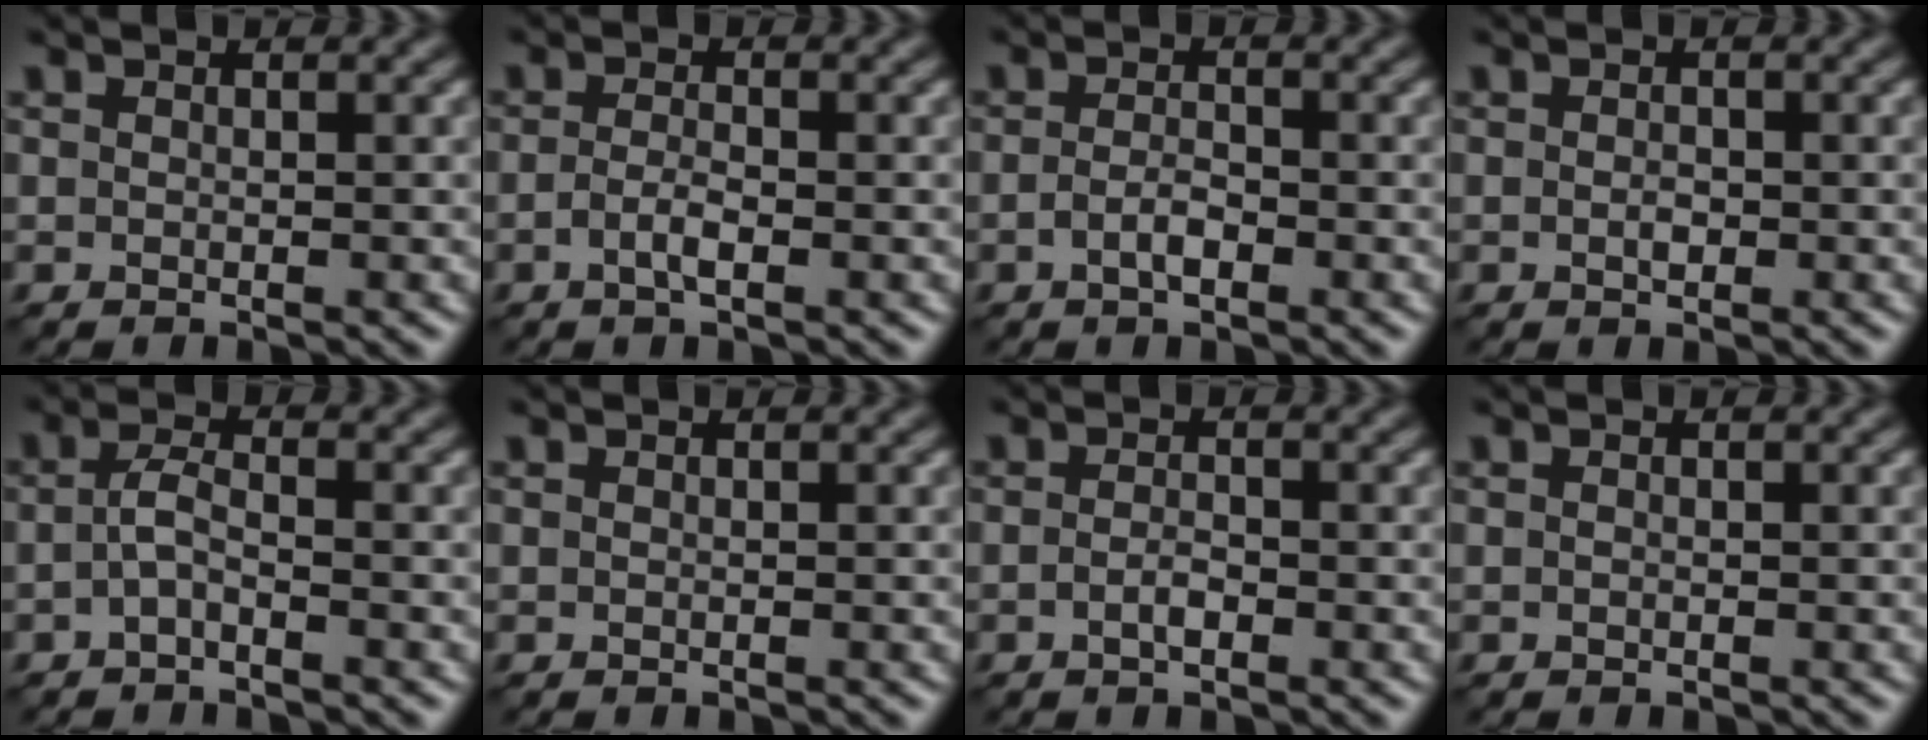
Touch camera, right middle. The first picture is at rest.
{"total": 1.6, "force": [-0.6, 0.5, 1.4], "torque": [-0.030, 0.000, -0.015]}
{"total": 1.6, "force": [-0.7, 0.6, 1.3], "torque": [-0.028, -0.001, -0.016]}
{"total": 0.9, "force": [-0.2, 0.5, 0.7], "torque": [-0.014, -0.001, -0.003]}
{"total": 1.7, "force": [-0.6, 0.5, 1.5], "torque": [-0.035, 0.004, -0.017]}
{"total": 0.0}
{"total": 1.2, "force": [-0.5, 0.4, 1.0], "torque": [-0.022, 0.000, -0.012]}
{"total": 0.0}